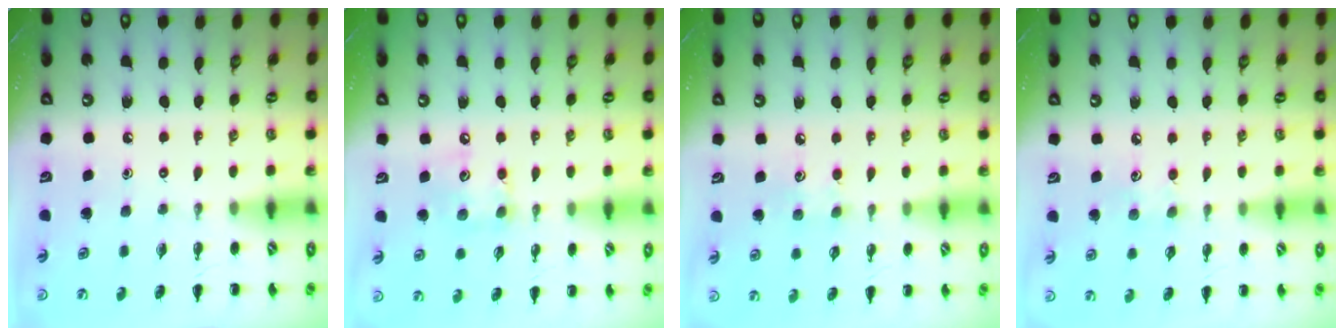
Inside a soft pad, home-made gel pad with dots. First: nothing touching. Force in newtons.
{"total": 7.9, "press": 7.8, "slide": 0.7}
{"total": 5.8, "press": 5.6, "slide": 1.4}
{"total": 5.2, "press": 5.1, "slide": 1.3}